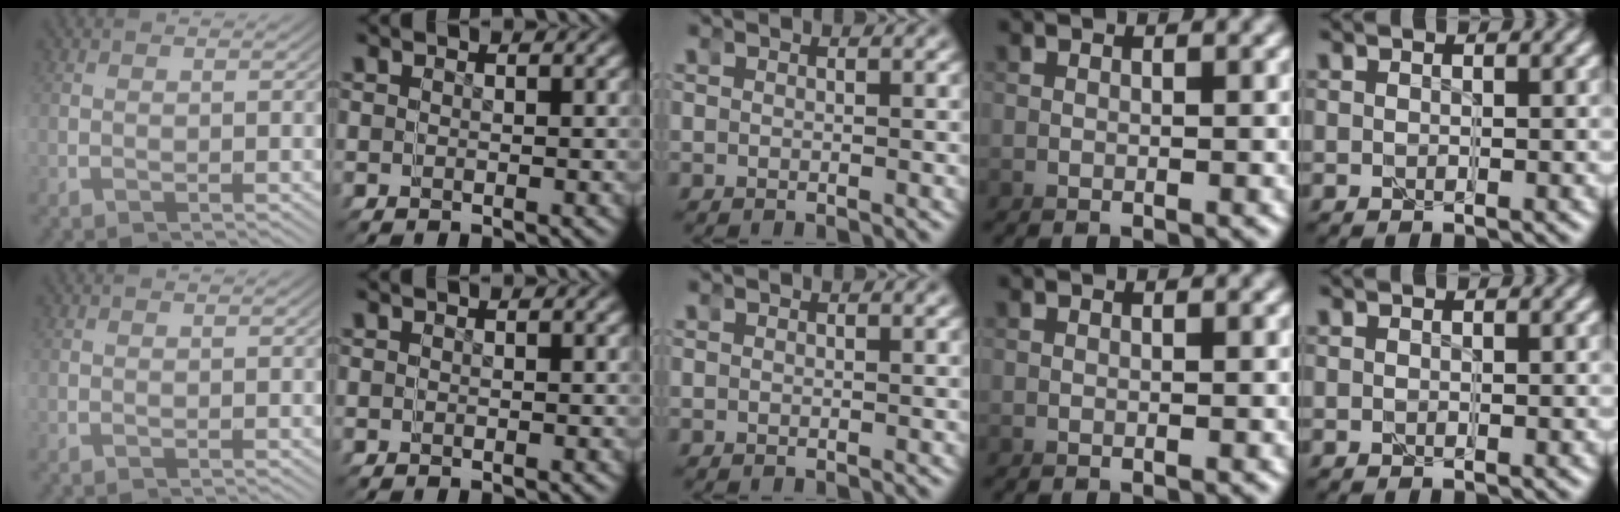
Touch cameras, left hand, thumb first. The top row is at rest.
{}